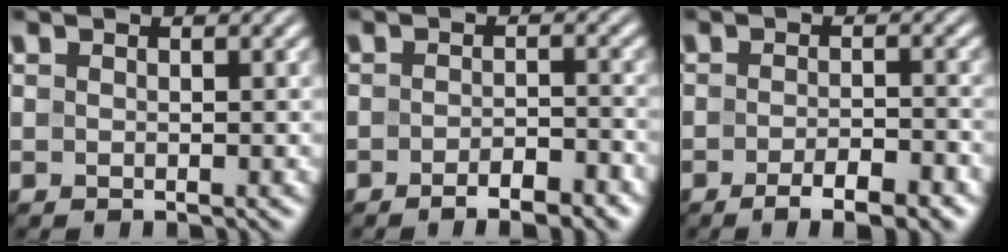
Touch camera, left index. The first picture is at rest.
{"total": 3.4, "force": [-2.2, 1.0, 2.4], "torque": [-0.036, 0.002, -0.033]}
{"total": 4.4, "force": [-2.6, 1.2, 3.3], "torque": [-0.052, -0.001, -0.037]}